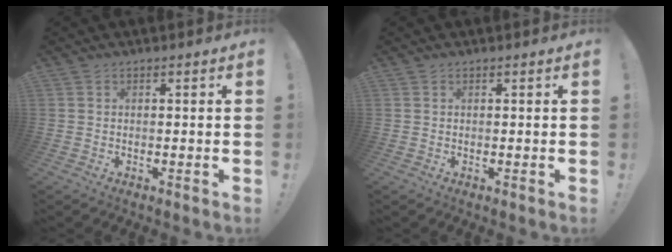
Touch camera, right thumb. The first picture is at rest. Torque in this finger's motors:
{"motor_torque": [-0.01, 0.04, -0.10, 0.06, 0.03]}